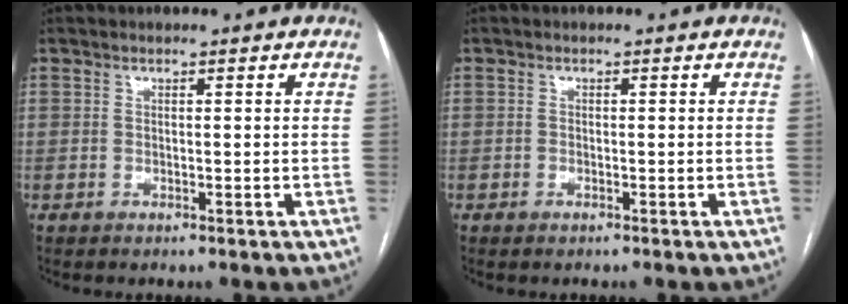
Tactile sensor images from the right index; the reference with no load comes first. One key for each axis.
{"total": 0.5, "fx": -0.4, "fy": 0.2, "fz": 0.2, "tx": -0.008, "ty": 0.000, "tz": -0.005}